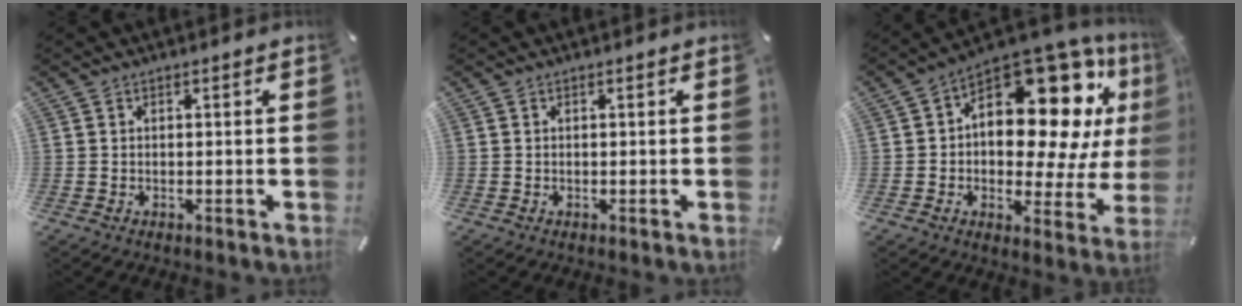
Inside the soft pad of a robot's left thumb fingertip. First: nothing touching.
{"total": 0.0}
{"total": 19.7, "force": [8.3, 10.7, 14.3], "torque": [-0.193, -0.080, 0.135]}